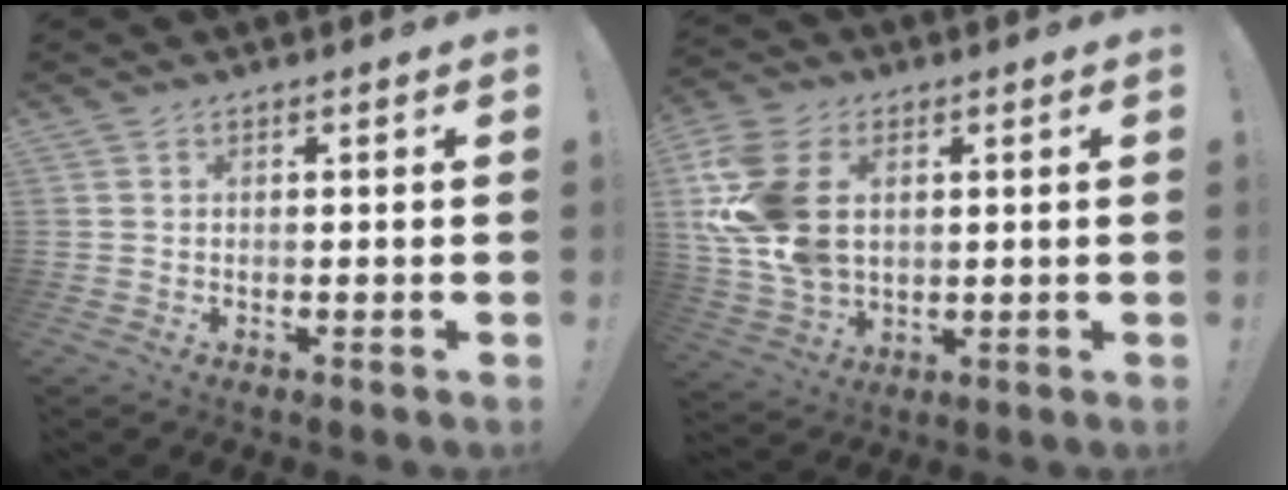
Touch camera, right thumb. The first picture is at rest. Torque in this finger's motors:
{"motor_torque": [1.28, 1.29, 0.82, 0.72, 0.42]}